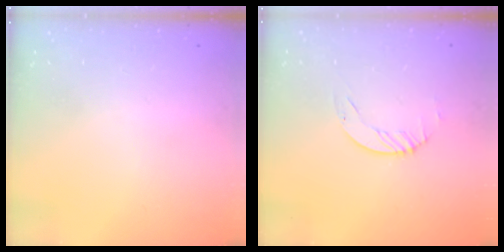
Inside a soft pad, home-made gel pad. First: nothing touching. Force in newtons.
{"total": 1.2, "press": 1.2, "slide": 0.2}